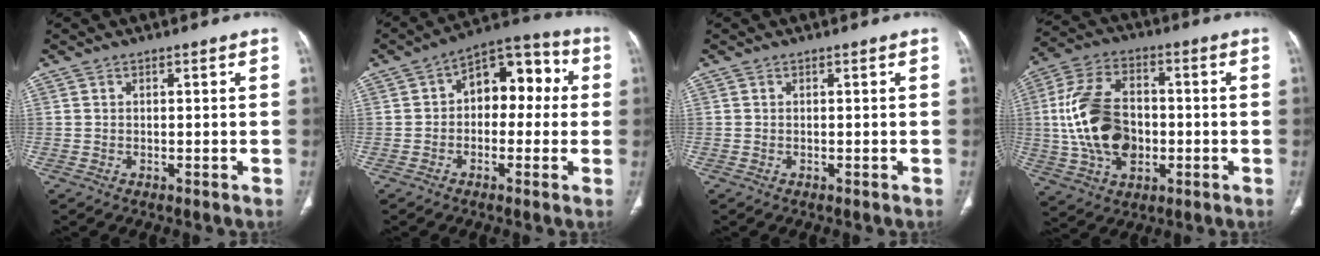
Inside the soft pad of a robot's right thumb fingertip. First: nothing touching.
{"total": 11.6, "force": [1.0, 7.4, 8.9], "torque": [-0.075, 0.041, -0.001]}
{"total": 0.0}
{"total": 17.2, "force": [-1.1, 11.2, 12.9], "torque": [-0.242, 0.017, -0.013]}